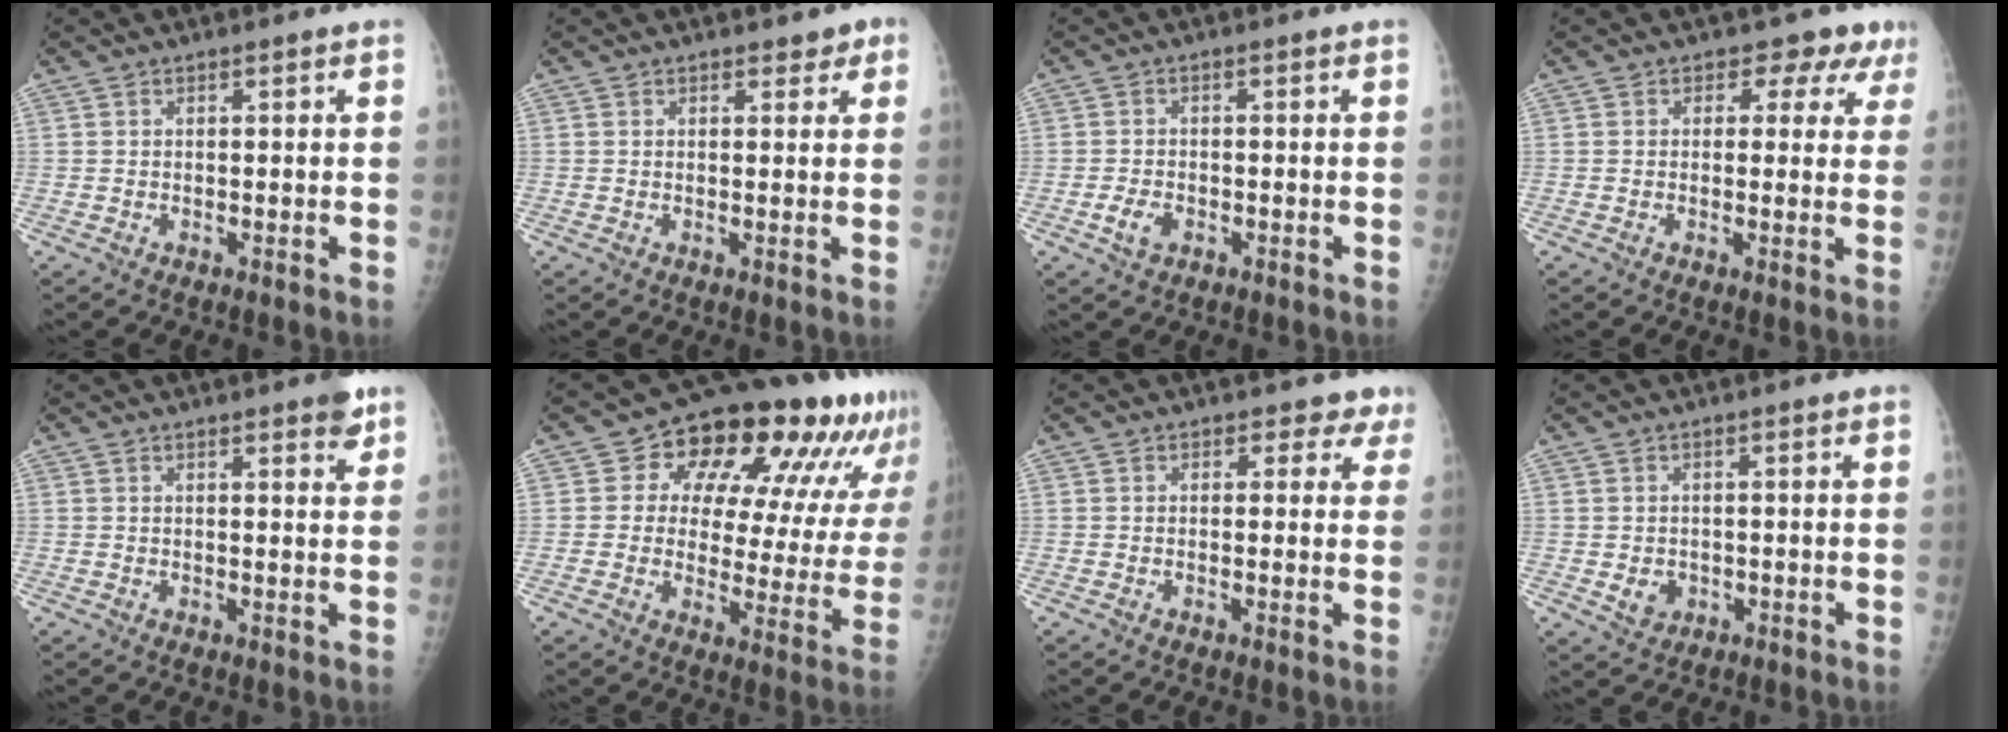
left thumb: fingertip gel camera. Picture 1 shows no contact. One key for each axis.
{"total": 1.9, "fx": 1.2, "fy": 1.3, "fz": 0.6, "tx": 0.018, "ty": -0.004, "tz": 0.012}
{"total": 3.1, "fx": -1.5, "fy": 2.1, "fz": 1.8, "tx": -0.033, "ty": 0.005, "tz": -0.026}
{"total": 5.3, "fx": 3.2, "fy": 3.9, "fz": 1.3, "tx": 0.025, "ty": -0.011, "tz": 0.019}
{"total": 3.4, "fx": 2.2, "fy": 0.9, "fz": 2.4, "tx": -0.021, "ty": -0.010, "tz": 0.024}
{"total": 21.3, "fx": 12.0, "fy": 10.7, "fz": 14.0, "tx": -0.141, "ty": -0.024, "tz": 0.150}
{"total": 3.2, "fx": 2.2, "fy": 2.2, "fz": 0.1, "tx": 0.033, "ty": -0.012, "tz": 0.008}
{"total": 2.8, "fx": -0.6, "fy": 2.5, "fz": 1.1, "tx": -0.006, "ty": -0.001, "tz": 0.001}